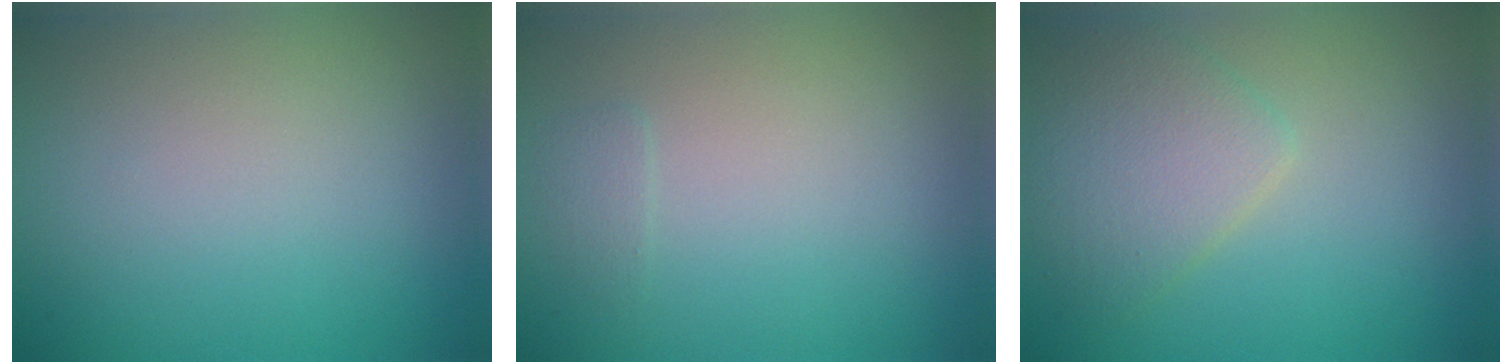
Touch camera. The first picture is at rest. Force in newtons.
{"total": 0.7, "press": 0.7, "slide": 0.2}
{"total": 3.8, "press": 3.8, "slide": 0.1}